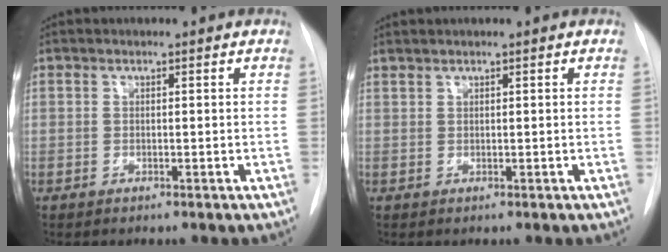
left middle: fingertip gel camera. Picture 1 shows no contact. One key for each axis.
{"total": 0.8, "fx": 0.8, "fy": -0.1, "fz": 0.2, "tx": -0.007, "ty": 0.006, "tz": 0.021}